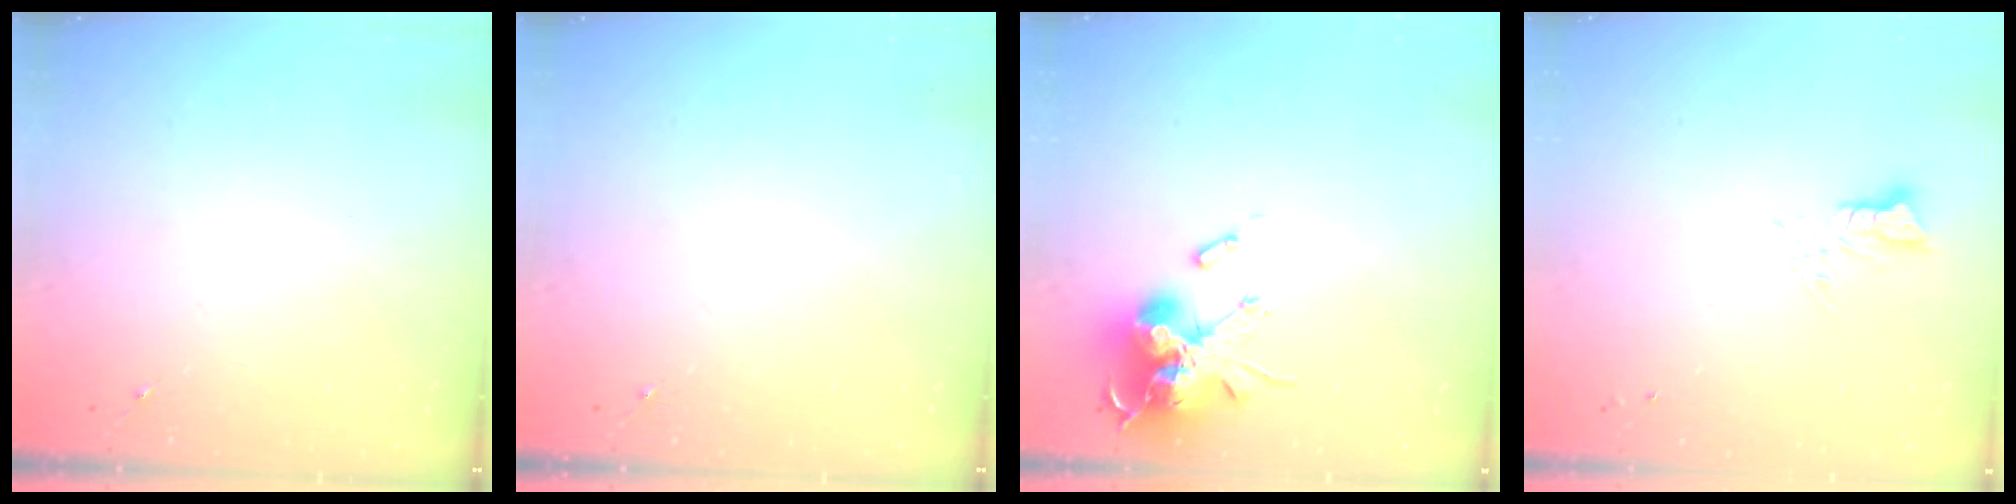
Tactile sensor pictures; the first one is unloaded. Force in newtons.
{"total": 0.0}
{"total": 18.9, "press": 18.9, "slide": 0.2}
{"total": 3.4, "press": 3.4, "slide": 0.2}